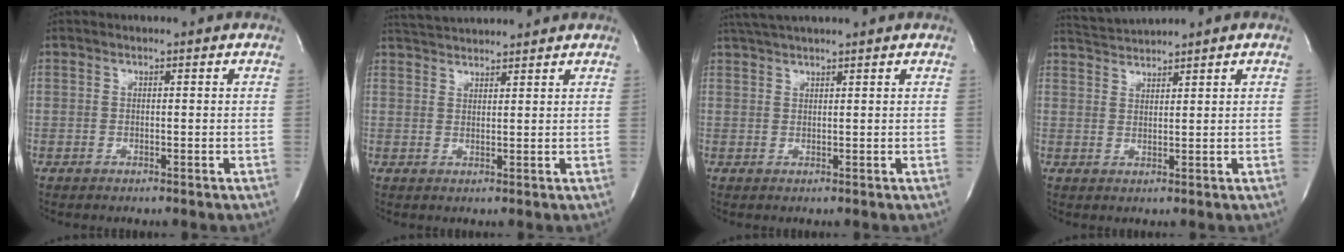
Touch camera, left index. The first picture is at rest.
{"total": 5.9, "force": [5.8, 0.1, 1.3], "torque": [-0.032, 0.029, 0.095]}
{"total": 5.5, "force": [4.8, -0.4, 2.6], "torque": [-0.047, 0.030, 0.081]}
{"total": 3.1, "force": [2.9, -1.1, -0.2], "torque": [-0.006, 0.003, 0.062]}